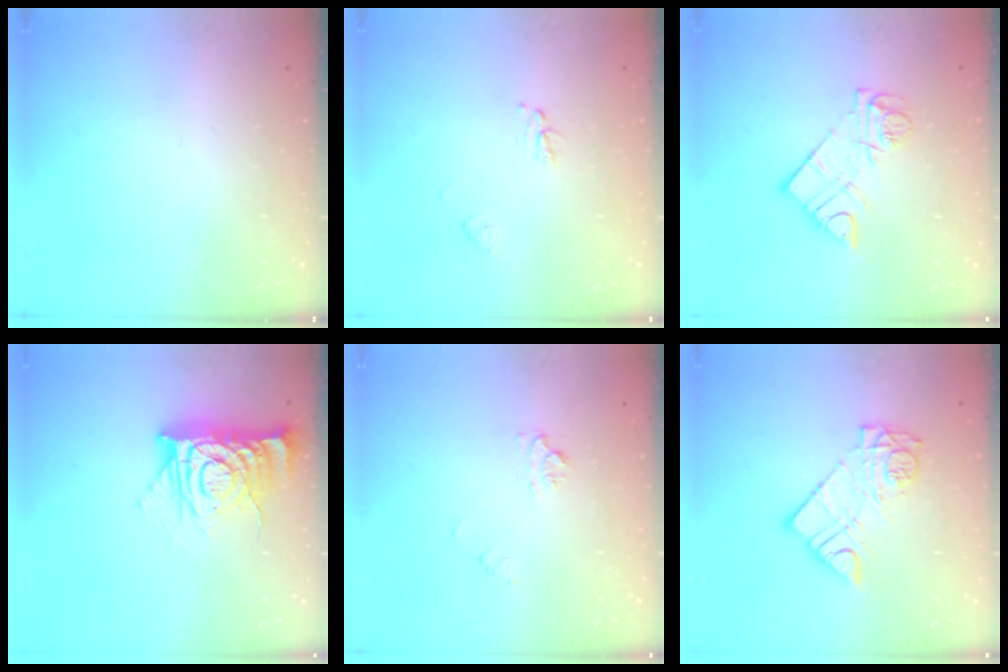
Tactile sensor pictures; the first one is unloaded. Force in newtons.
{"total": 4.3, "press": 4.3, "slide": 0.4}
{"total": 10.6, "press": 10.6, "slide": 1.1}
{"total": 11.3, "press": 11.3, "slide": 1.3}
{"total": 4.6, "press": 4.5, "slide": 0.6}
{"total": 11.4, "press": 11.3, "slide": 0.9}